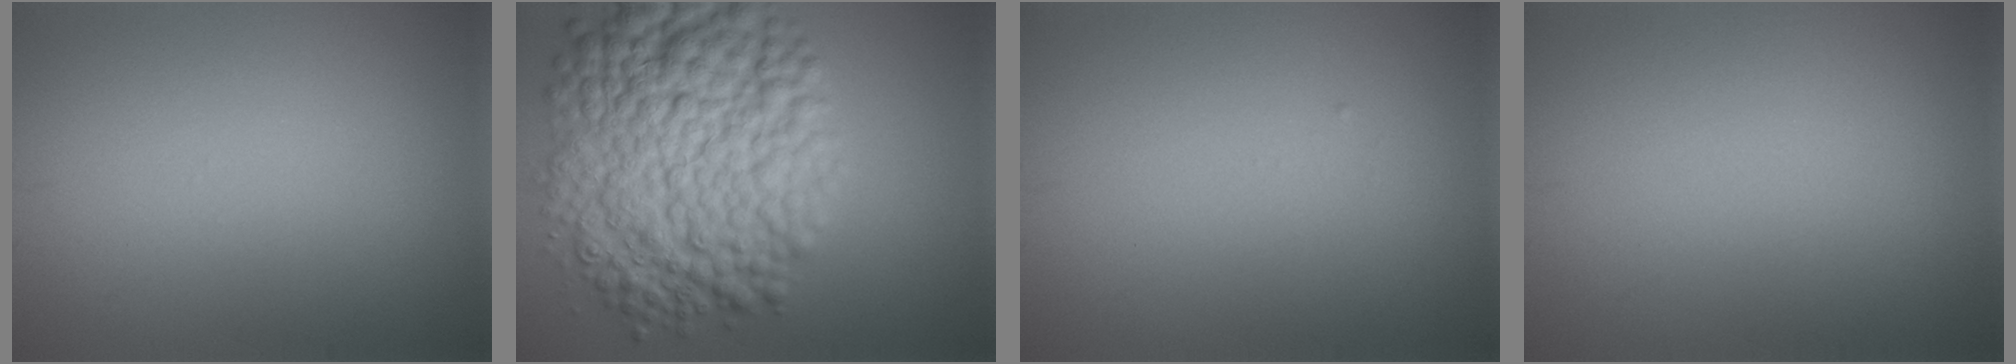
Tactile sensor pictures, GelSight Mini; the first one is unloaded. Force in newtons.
{"total": 13.2, "press": 13.2, "slide": 0.2}
{"total": 0.0}
{"total": 0.0}